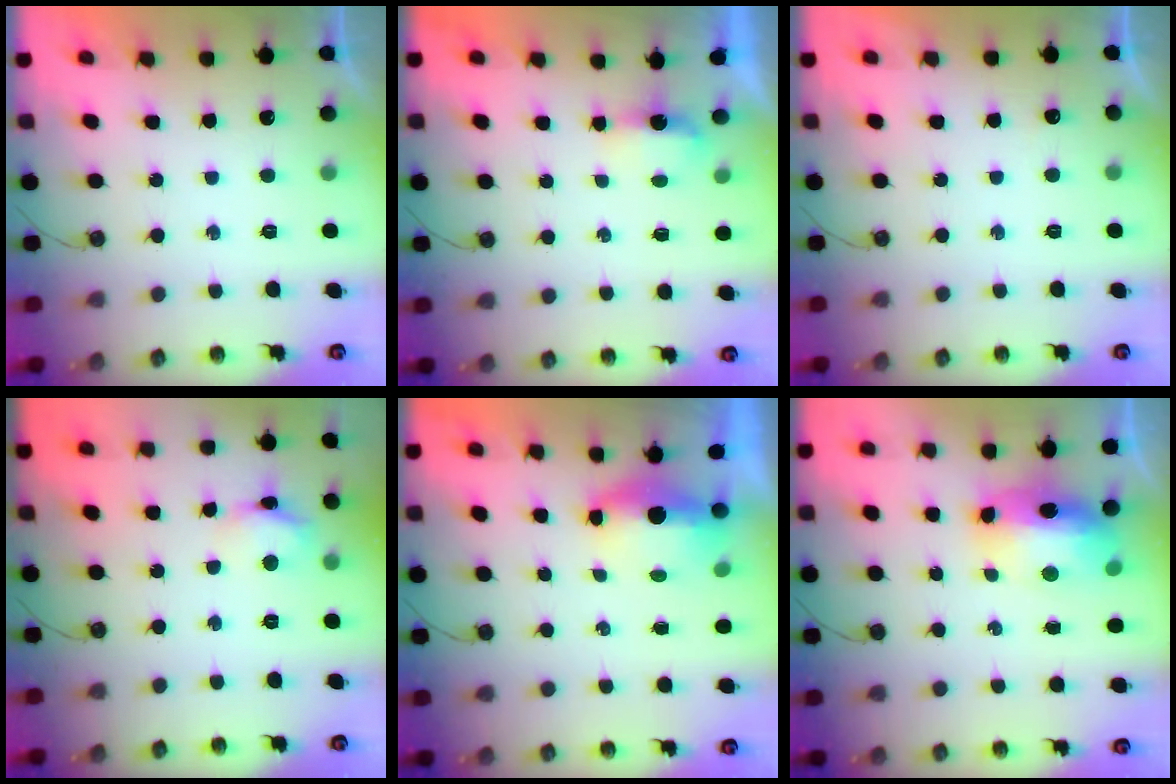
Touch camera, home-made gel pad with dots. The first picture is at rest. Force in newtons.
{"total": 3.0, "press": 2.9, "slide": 0.6}
{"total": 6.5, "press": 1.5, "slide": 6.3}
{"total": 7.7, "press": 7.6, "slide": 0.5}
{"total": 5.3, "press": 5.2, "slide": 1.2}
{"total": 12.7, "press": 12.6, "slide": 1.7}